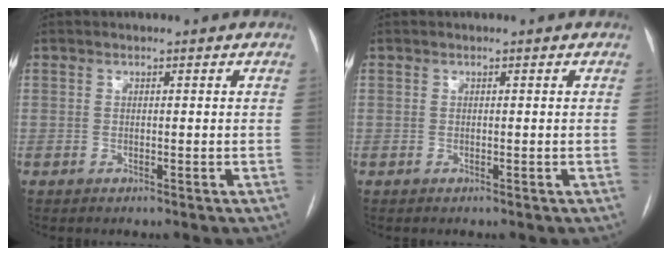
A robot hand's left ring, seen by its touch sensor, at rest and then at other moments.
{"total": 0.0}